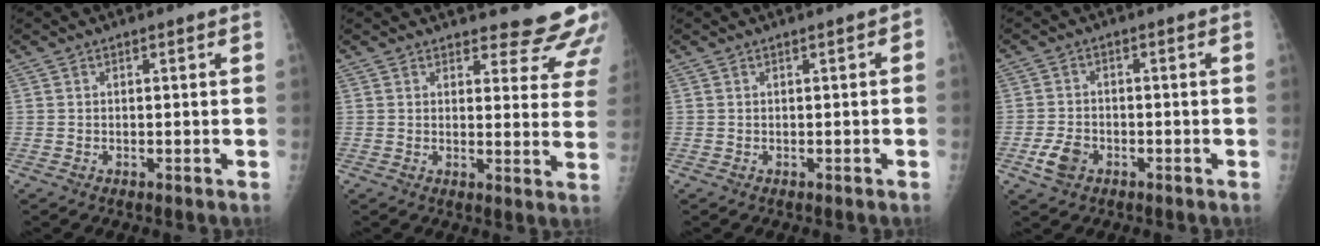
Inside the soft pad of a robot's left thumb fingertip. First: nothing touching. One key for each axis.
{"total": 11.1, "fx": 10.5, "fy": 2.7, "fz": 1.9, "tx": 0.019, "ty": -0.088, "tz": 0.101}
{"total": 1.1, "fx": 0.0, "fy": 0.5, "fz": 1.0, "tx": -0.003, "ty": 0.006, "tz": -0.004}
{"total": 4.4, "fx": -2.1, "fy": 3.0, "fz": 2.4, "tx": -0.045, "ty": 0.010, "tz": -0.038}